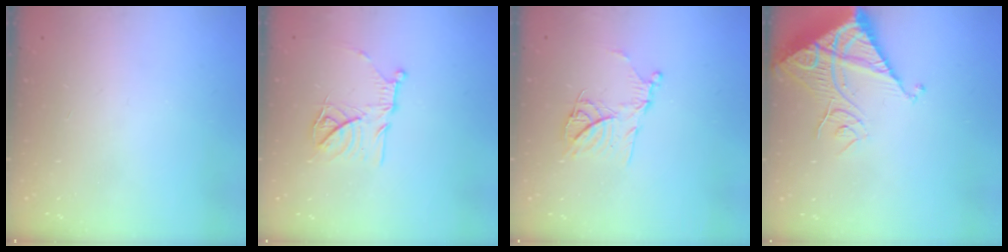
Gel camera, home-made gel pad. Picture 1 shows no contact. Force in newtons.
{"total": 14.9, "press": 14.8, "slide": 1.4}
{"total": 12.7, "press": 12.6, "slide": 1.4}
{"total": 13.1, "press": 13.0, "slide": 1.5}